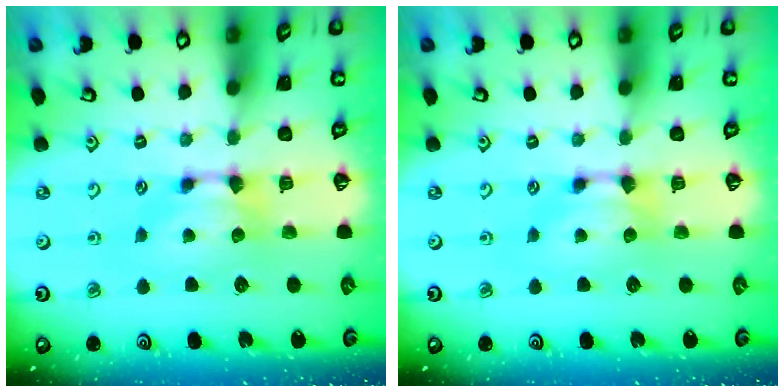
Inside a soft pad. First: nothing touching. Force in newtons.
{"total": 0.0}